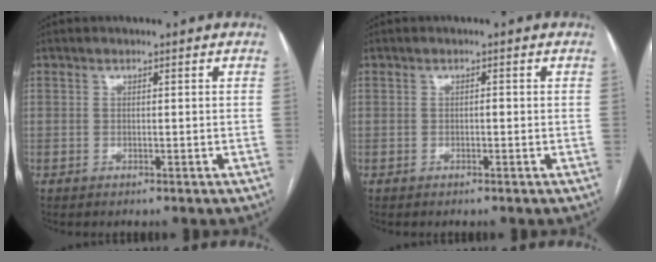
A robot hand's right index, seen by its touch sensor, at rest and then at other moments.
{"total": 0.6, "force": [-0.1, 0.3, 0.6], "torque": [-0.009, 0.001, -0.003]}